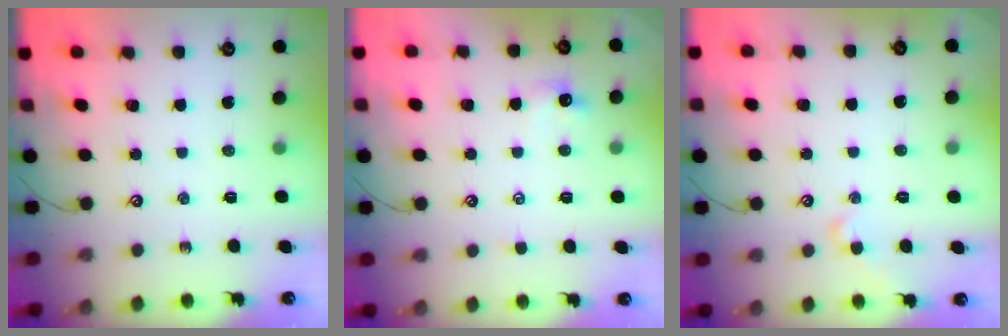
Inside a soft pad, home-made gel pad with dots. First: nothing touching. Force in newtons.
{"total": 0.8, "press": 0.5, "slide": 0.6}
{"total": 2.0, "press": 2.0, "slide": 0.4}